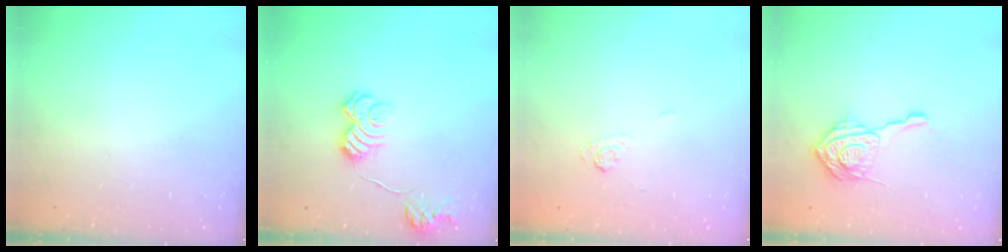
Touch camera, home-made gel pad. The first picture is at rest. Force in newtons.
{"total": 11.1, "press": 11.0, "slide": 1.0}
{"total": 3.4, "press": 3.1, "slide": 1.5}
{"total": 14.9, "press": 14.9, "slide": 0.5}